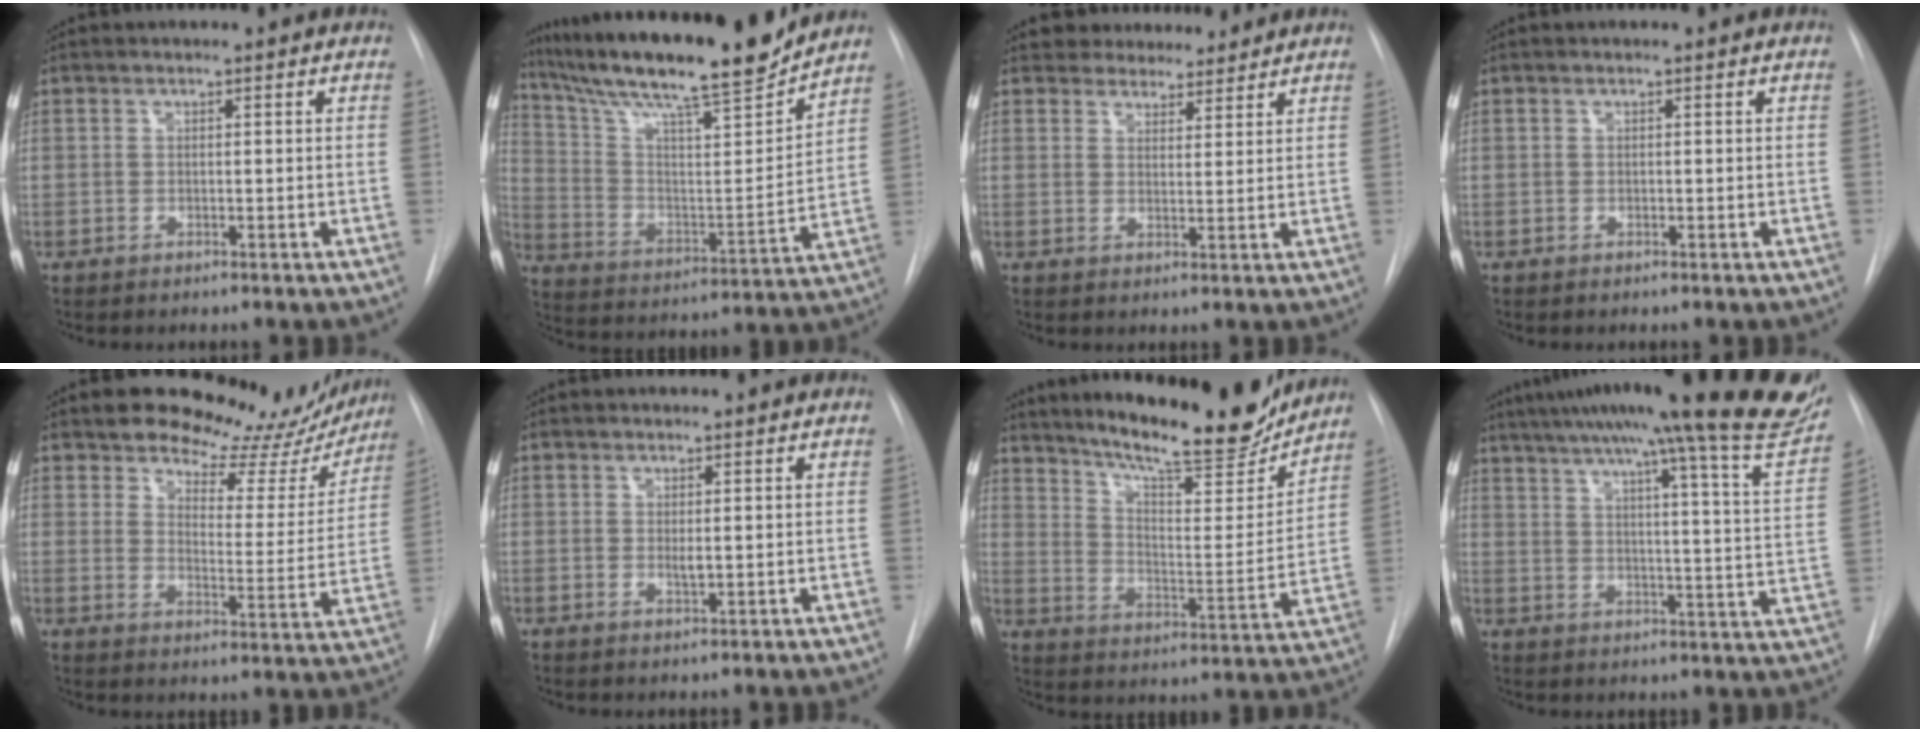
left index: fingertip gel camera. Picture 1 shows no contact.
{"total": 22.2, "force": [19.2, 1.4, 11.2], "torque": [-0.202, -0.021, 0.307]}
{"total": 6.5, "force": [6.0, 2.4, 0.8], "torque": [0.000, 0.003, 0.081]}
{"total": 0.0}
{"total": 16.6, "force": [14.9, 6.3, 3.7], "torque": [-0.018, -0.041, 0.168]}
{"total": 1.0, "force": [0.1, 0.3, 0.9], "torque": [-0.020, -0.007, 0.005]}
{"total": 20.6, "force": [18.0, 3.1, 9.6], "torque": [-0.151, -0.028, 0.259]}
{"total": 30.9, "force": [25.0, 1.1, 18.1], "torque": [-0.227, -0.048, 0.315]}